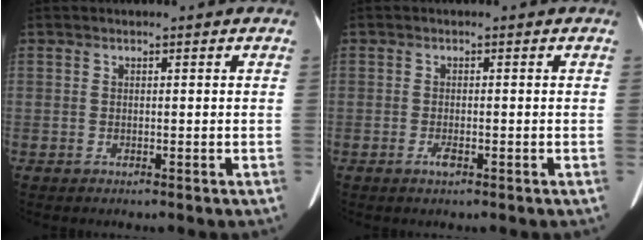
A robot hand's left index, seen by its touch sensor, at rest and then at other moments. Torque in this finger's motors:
{"motor_torque": [0.04, 0.25, 0.03, 0.01]}